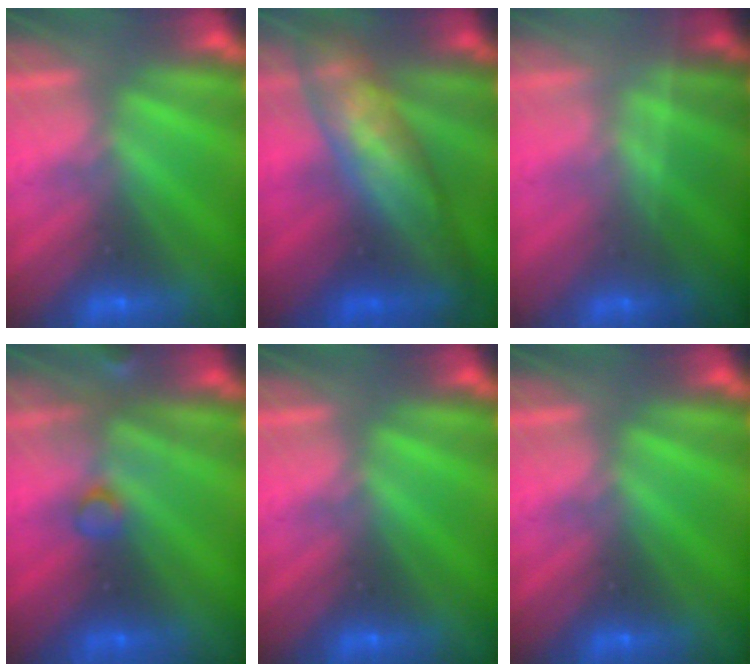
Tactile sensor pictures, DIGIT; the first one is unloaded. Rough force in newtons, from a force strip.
{"total": 7.4}
{"total": 1.6}
{"total": 2.9}
{"total": 0.0}
{"total": 0.0}